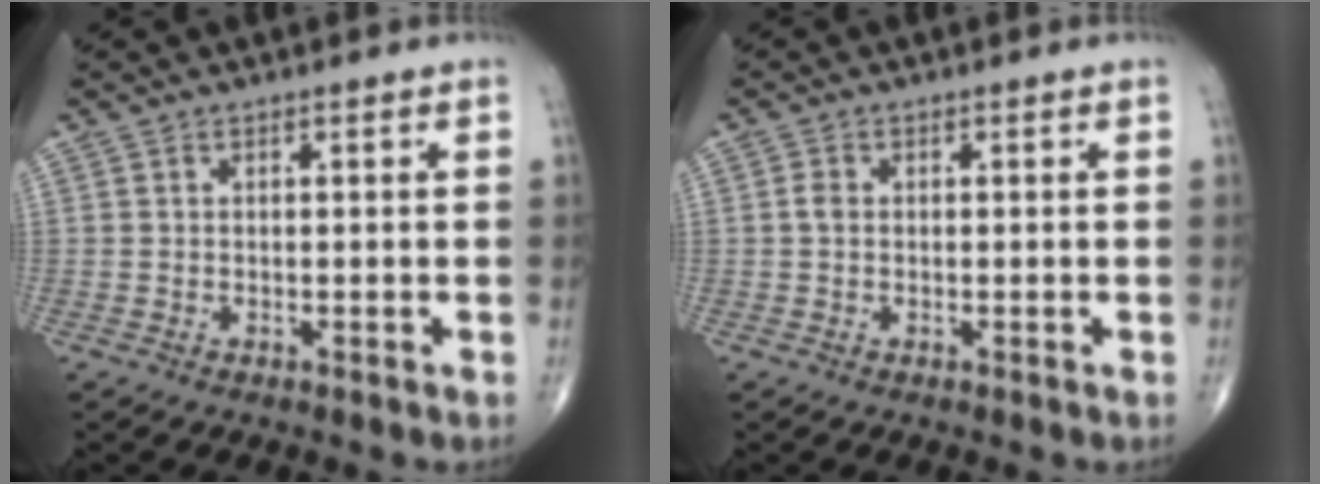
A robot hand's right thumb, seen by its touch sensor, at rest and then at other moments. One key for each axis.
{"total": 1.3, "fx": 0.0, "fy": 1.0, "fz": 0.9, "tx": -0.014, "ty": 0.001, "tz": -0.003}